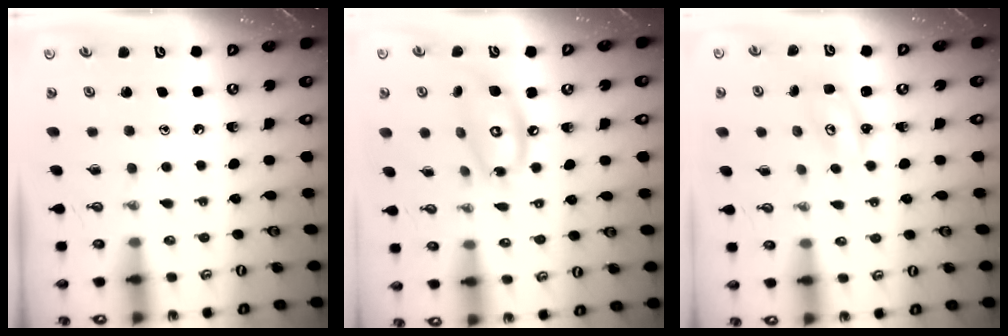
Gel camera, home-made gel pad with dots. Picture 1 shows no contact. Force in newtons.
{"total": 12.6, "press": 12.6, "slide": 1.1}
{"total": 2.6, "press": 2.6, "slide": 0.2}